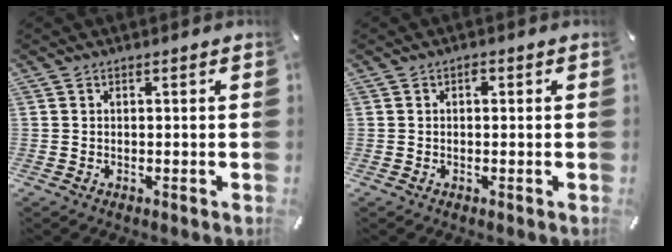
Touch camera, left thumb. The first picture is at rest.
{"total": 0.9, "force": [0.1, 0.7, 0.6], "torque": [-0.013, 0.006, 0.000]}